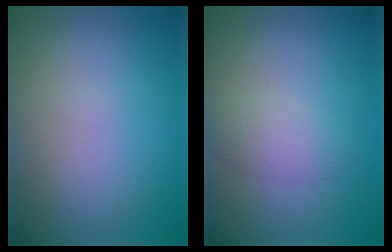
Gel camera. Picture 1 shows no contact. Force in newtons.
{"total": 1.9, "press": 1.9, "slide": 0.1}